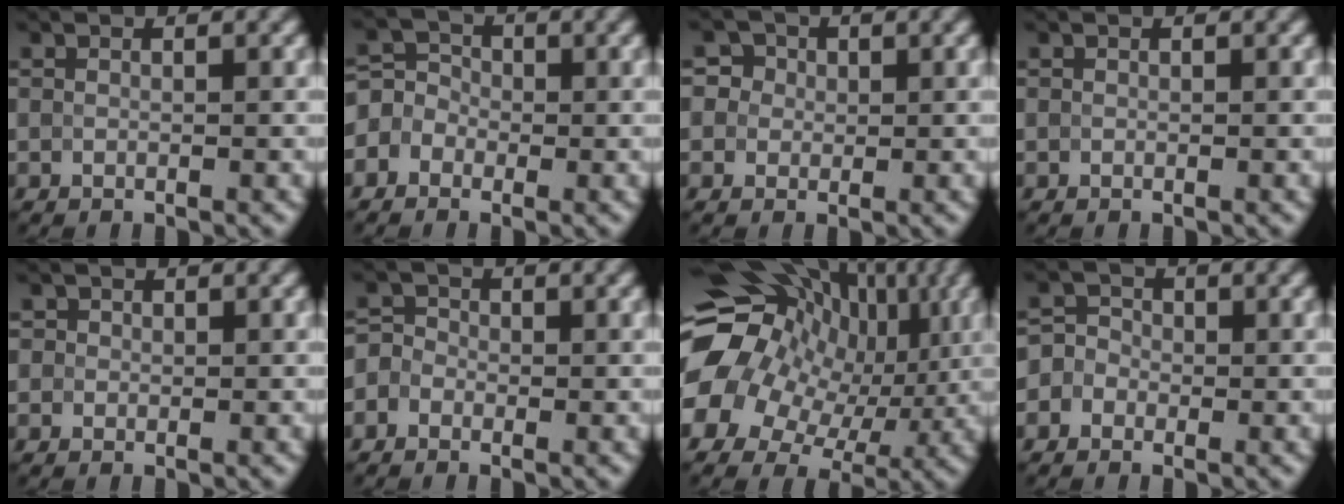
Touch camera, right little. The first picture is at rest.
{"total": 2.9, "force": [-1.0, 2.6, 0.7], "torque": [0.003, 0.021, -0.031]}
{"total": 4.6, "force": [2.1, 3.7, 1.7], "torque": [-0.016, 0.022, 0.016]}
{"total": 0.0}
{"total": 1.0, "force": [0.4, 0.9, 0.2], "torque": [0.005, -0.001, 0.001]}
{"total": 2.0, "force": [-0.8, 1.8, 0.6], "torque": [0.002, 0.012, -0.027]}
{"total": 16.9, "force": [1.6, 13.3, 10.4], "torque": [-0.195, -0.008, 0.023]}
{"total": 2.5, "force": [-0.9, 2.3, 0.5], "torque": [0.009, 0.017, -0.034]}